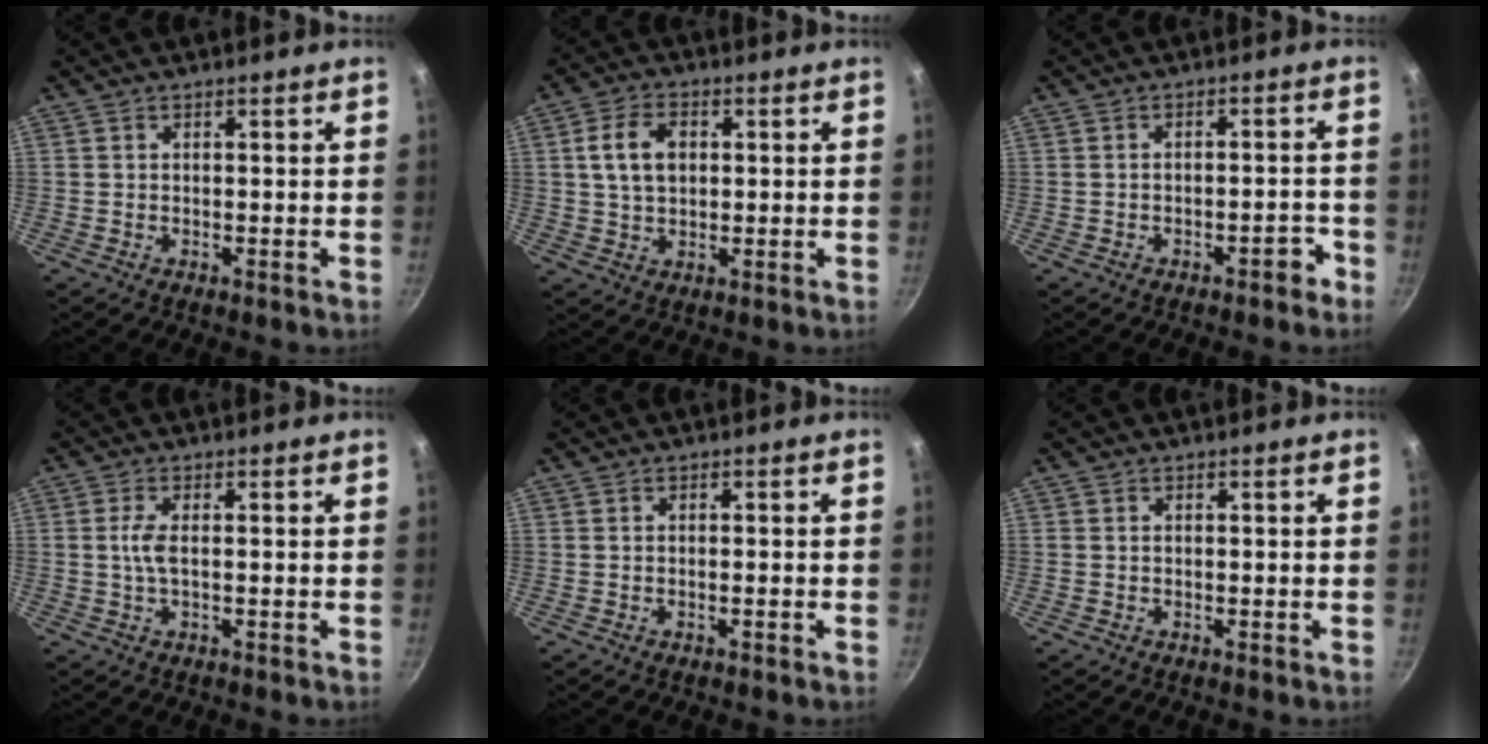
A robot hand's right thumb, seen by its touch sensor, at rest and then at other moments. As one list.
[{"total": 7.5, "force": [1.3, 5.1, 5.4], "torque": [-0.086, 0.007, 0.021]}, {"total": 3.3, "force": [-2.1, 1.4, 2.1], "torque": [-0.017, 0.031, -0.018]}, {"total": 3.0, "force": [-0.1, 0.9, 2.8], "torque": [-0.070, 0.003, -0.003]}, {"total": 0.6, "force": [-0.4, 0.1, 0.4], "torque": [-0.011, 0.006, -0.007]}, {"total": 0.0}]